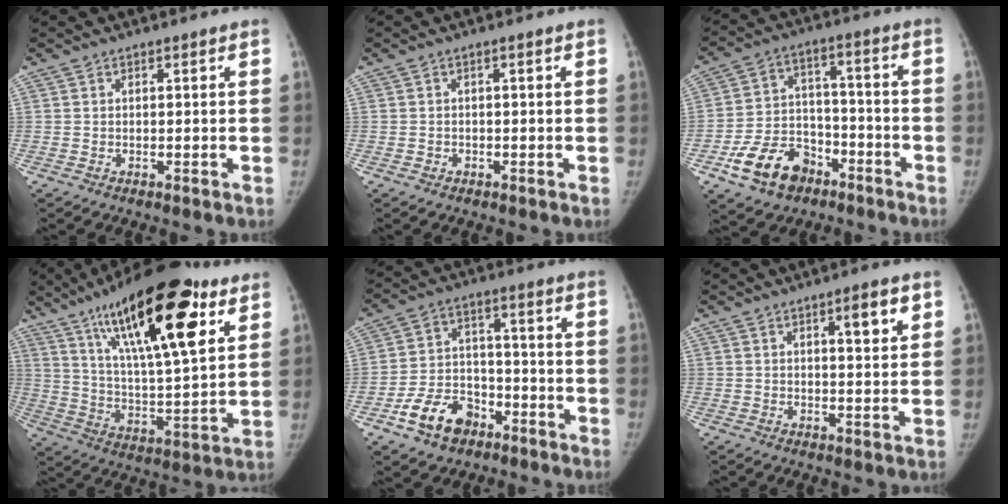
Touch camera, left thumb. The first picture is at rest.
{"total": 0.8, "force": [-0.4, 0.7, 0.0], "torque": [0.007, 0.007, -0.007]}
{"total": 12.8, "force": [-7.5, 8.7, 5.7], "torque": [-0.072, 0.054, -0.125]}
{"total": 26.9, "force": [13.8, 8.1, 21.6], "torque": [-0.333, -0.033, 0.231]}
{"total": 10.8, "force": [-6.4, 7.3, 4.8], "torque": [-0.059, 0.044, -0.108]}
{"total": 5.2, "force": [2.6, 1.2, 4.3], "torque": [-0.052, -0.013, 0.037]}